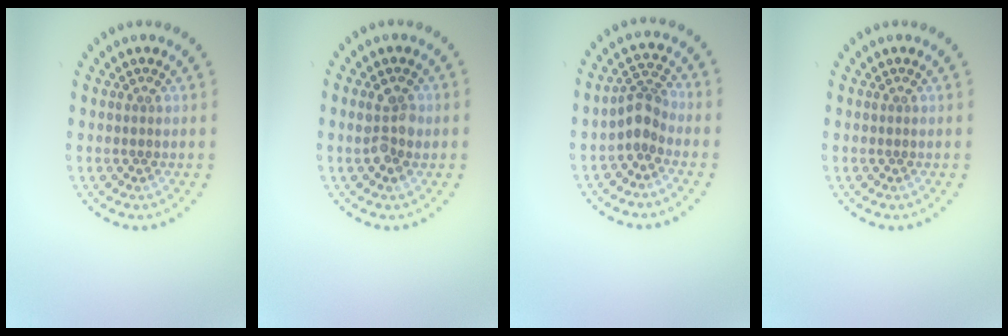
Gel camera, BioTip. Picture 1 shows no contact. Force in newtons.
{"total": 2.4, "press": 2.4, "slide": 0.1}
{"total": 2.5, "press": 1.9, "slide": 1.6}
{"total": 0.0}